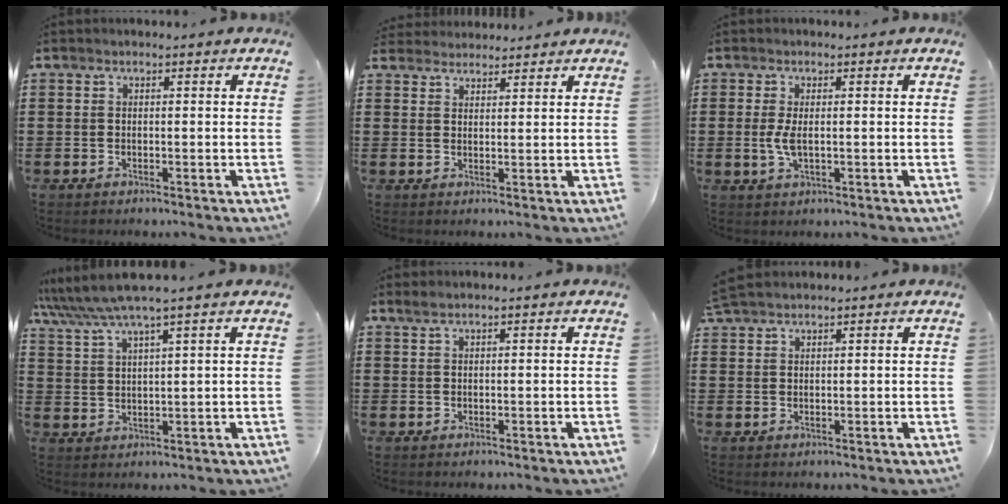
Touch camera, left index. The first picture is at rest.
{"total": 2.3, "force": [2.3, 0.2, -0.5], "torque": [0.001, -0.003, 0.044]}
{"total": 2.8, "force": [-0.1, 1.1, 2.6], "torque": [-0.071, -0.007, -0.009]}
{"total": 5.1, "force": [4.1, -0.2, 3.1], "torque": [-0.072, -0.012, 0.070]}
{"total": 0.8, "force": [0.7, 0.0, 0.5], "torque": [-0.011, 0.001, 0.012]}
{"total": 2.4, "force": [2.2, 0.4, 0.7], "torque": [-0.018, 0.003, 0.045]}